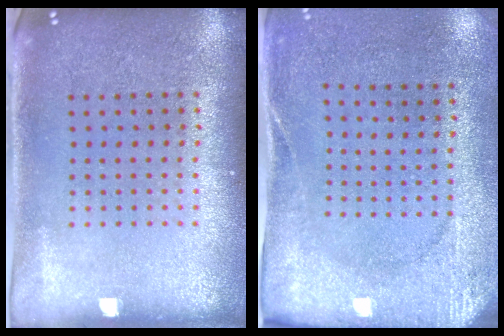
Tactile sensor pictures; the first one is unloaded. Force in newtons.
{"total": 2.6, "press": 2.1, "slide": 1.6}